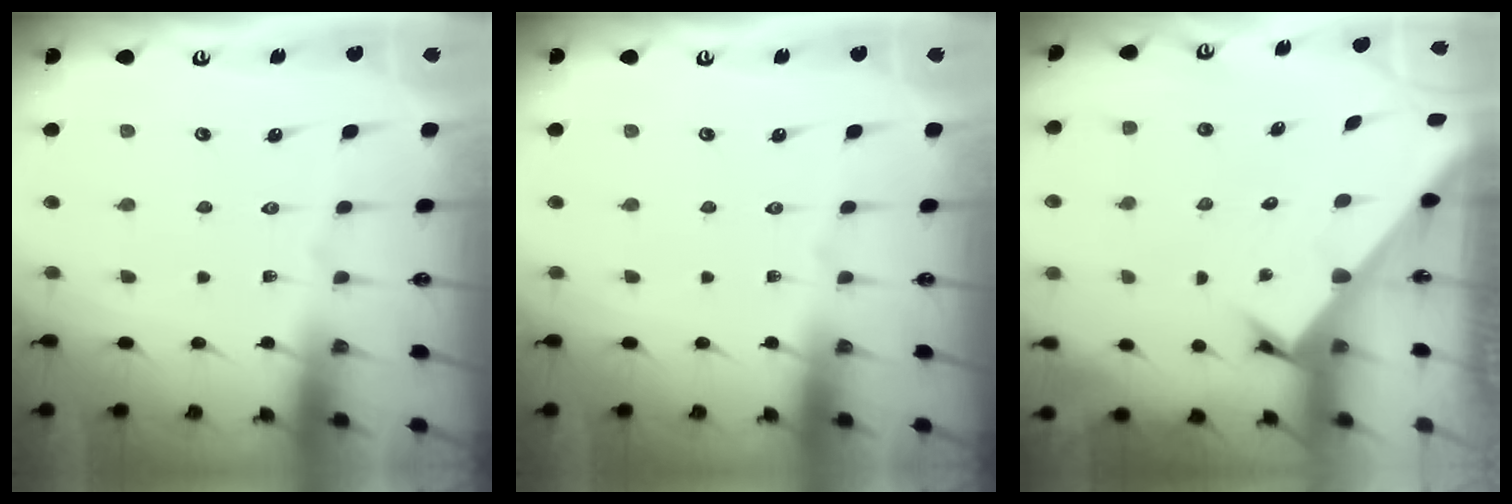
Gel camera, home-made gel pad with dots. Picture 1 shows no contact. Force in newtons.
{"total": 0.0}
{"total": 2.7, "press": 2.7, "slide": 0.2}